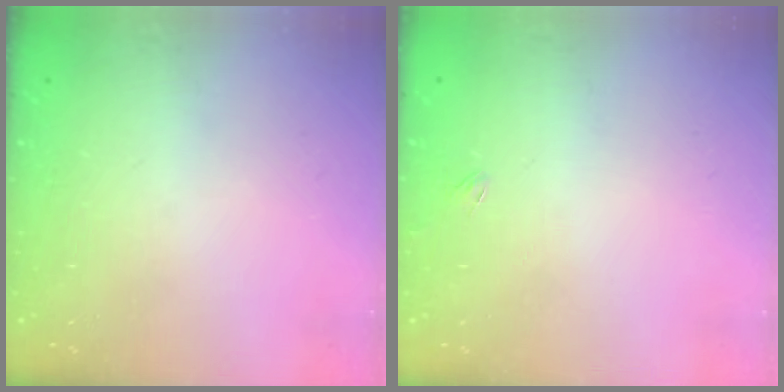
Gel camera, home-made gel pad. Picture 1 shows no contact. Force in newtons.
{"total": 1.8, "press": 1.7, "slide": 0.3}